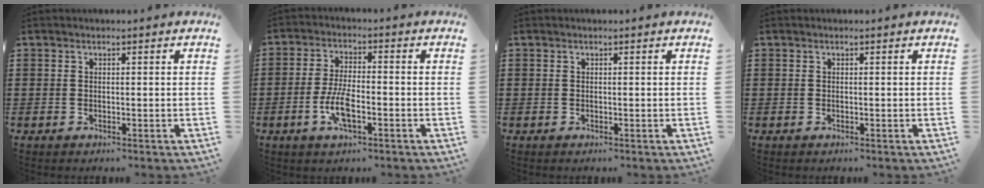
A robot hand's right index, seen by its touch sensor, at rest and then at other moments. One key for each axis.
{"total": 6.3, "fx": -2.2, "fy": 2.0, "fz": 5.5, "tx": -0.126, "ty": -0.008, "tz": -0.046}
{"total": 0.0}
{"total": 0.0}